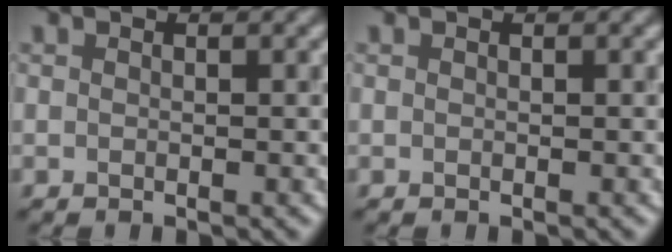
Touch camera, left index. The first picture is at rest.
{"total": 0.0}